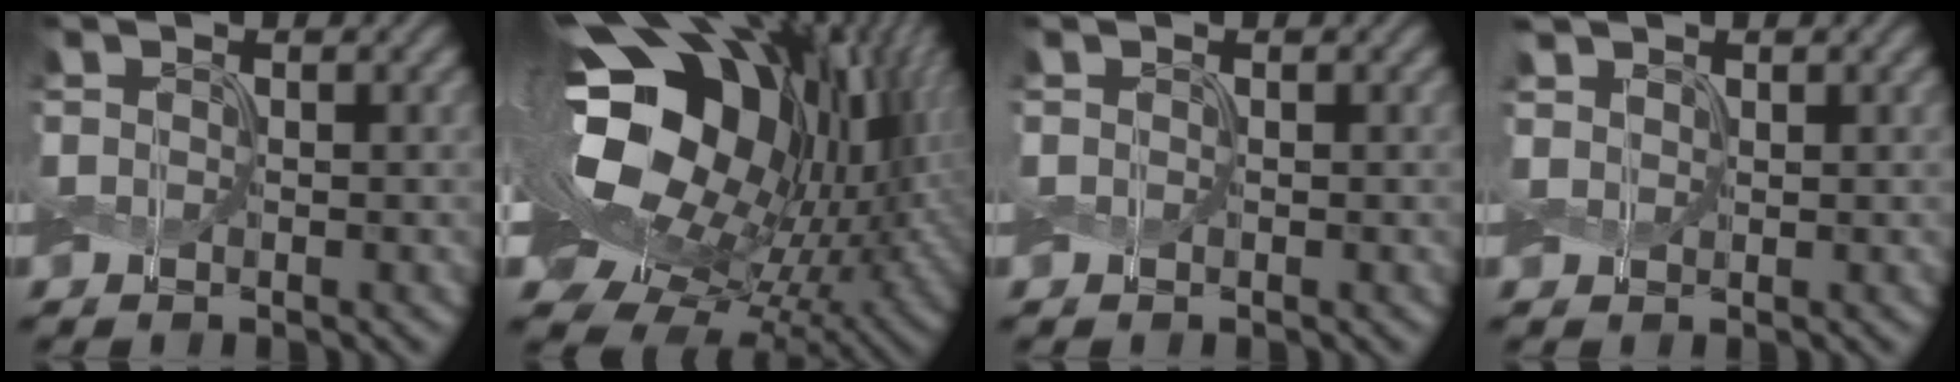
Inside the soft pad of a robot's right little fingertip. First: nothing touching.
{"total": 19.8, "force": [2.9, 13.0, 14.7], "torque": [-0.263, -0.029, 0.070]}
{"total": 0.0}
{"total": 1.1, "force": [1.0, 0.5, 0.2], "torque": [-0.008, 0.004, 0.022]}